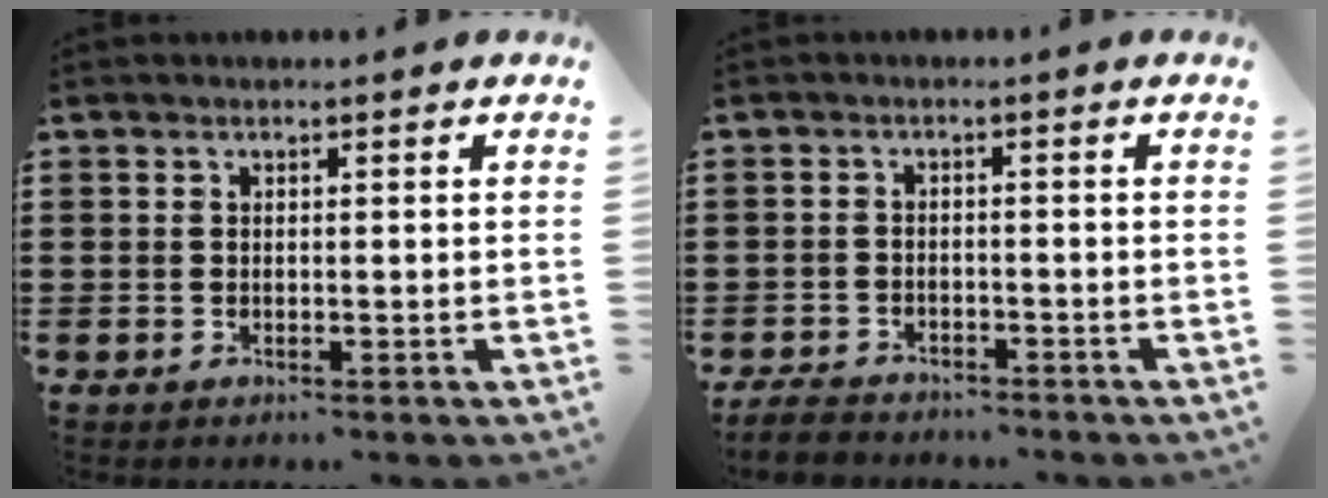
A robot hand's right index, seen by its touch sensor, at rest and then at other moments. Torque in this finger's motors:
{"motor_torque": [-1.77, 0.37, -0.51, -0.21]}